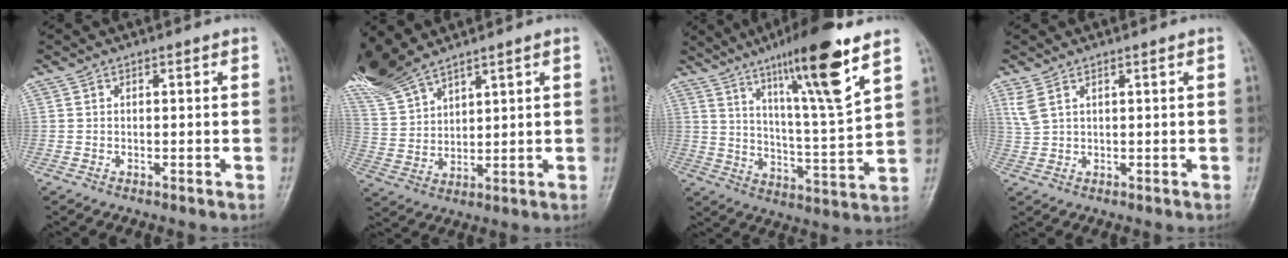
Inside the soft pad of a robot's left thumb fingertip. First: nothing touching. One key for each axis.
{"total": 12.3, "fx": 10.4, "fy": 3.3, "fz": 5.7, "tx": -0.124, "ty": -0.027, "tz": 0.227}
{"total": 17.3, "fx": 10.3, "fy": 1.8, "fz": 13.7, "tx": -0.216, "ty": -0.054, "tz": 0.172}
{"total": 2.7, "fx": 1.6, "fy": 1.1, "fz": 1.8, "tx": -0.047, "ty": 0.006, "tz": 0.045}